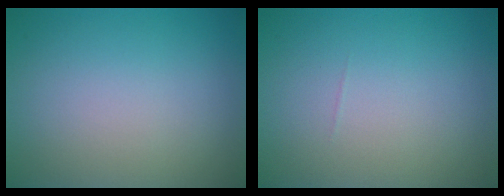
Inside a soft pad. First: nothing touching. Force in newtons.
{"total": 0.0}